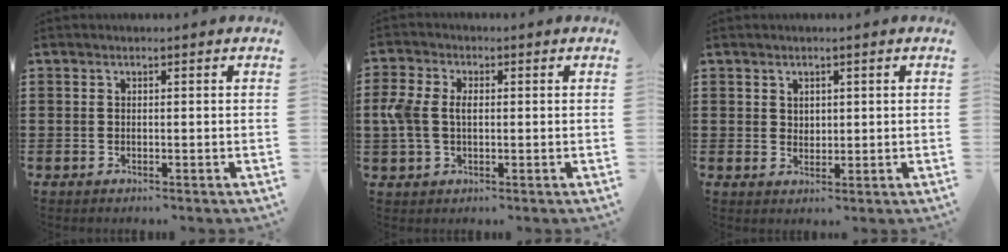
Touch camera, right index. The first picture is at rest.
{"total": 4.4, "force": [0.1, 2.9, 3.2], "torque": [-0.089, 0.004, -0.006]}
{"total": 1.7, "force": [1.2, 1.2, 0.3], "torque": [-0.009, 0.005, 0.023]}